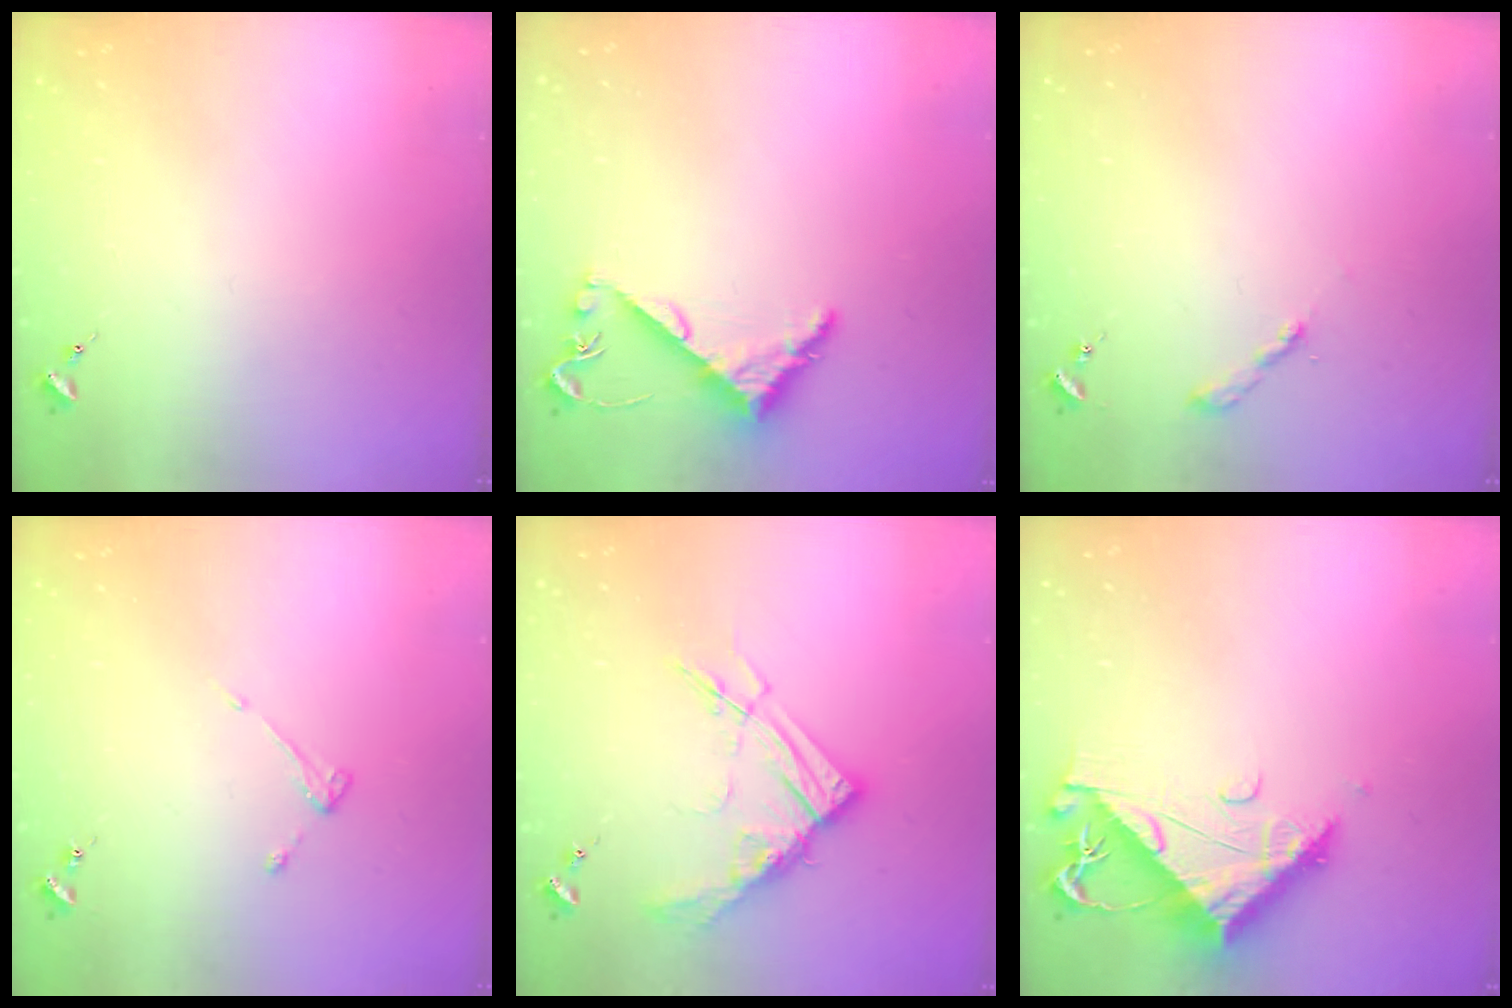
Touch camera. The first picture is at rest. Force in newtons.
{"total": 5.2, "press": 5.2, "slide": 0.4}
{"total": 2.0, "press": 2.0, "slide": 0.2}
{"total": 3.0, "press": 3.0, "slide": 0.4}
{"total": 14.1, "press": 14.0, "slide": 1.5}
{"total": 10.1, "press": 10.0, "slide": 1.0}